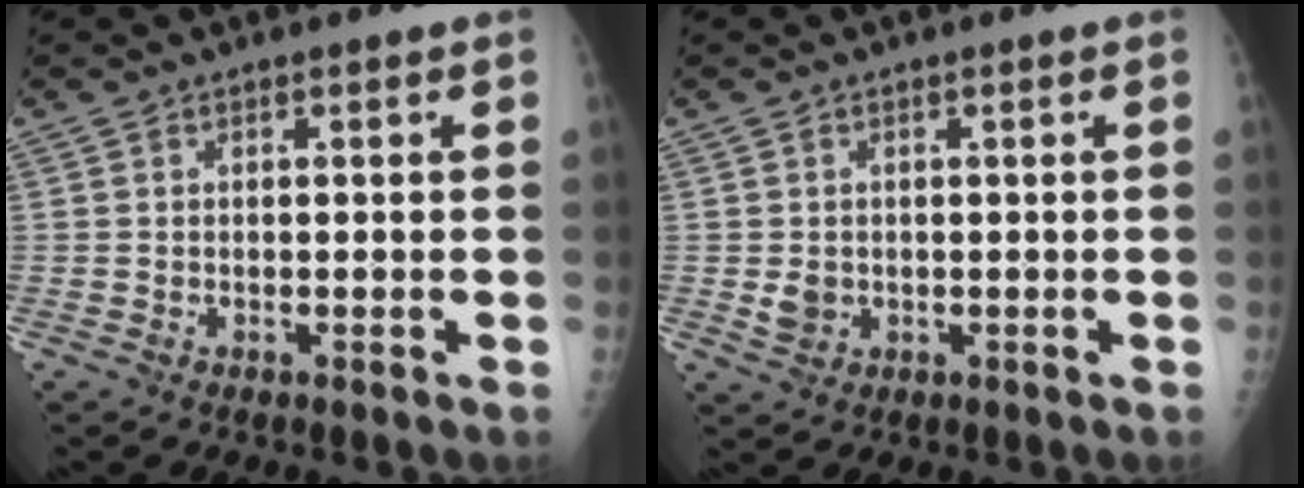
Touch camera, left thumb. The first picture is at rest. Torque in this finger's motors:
{"motor_torque": [0.27, 0.07, 0.16, -0.17, 0.00]}